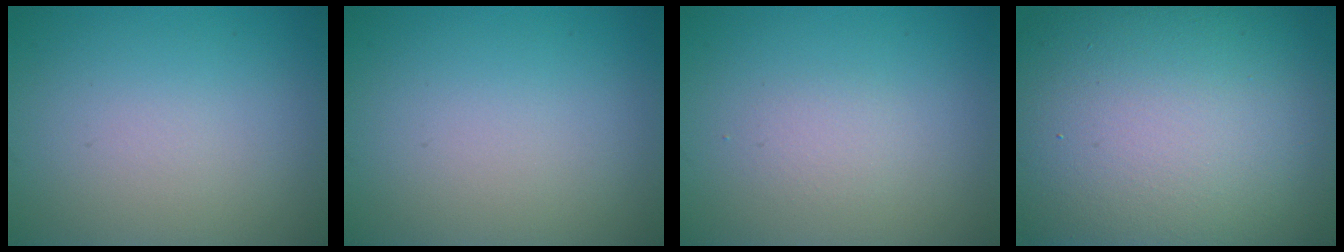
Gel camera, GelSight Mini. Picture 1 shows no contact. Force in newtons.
{"total": 0.0}
{"total": 1.1, "press": 1.1, "slide": 0.1}
{"total": 20.0, "press": 20.0, "slide": 0.9}